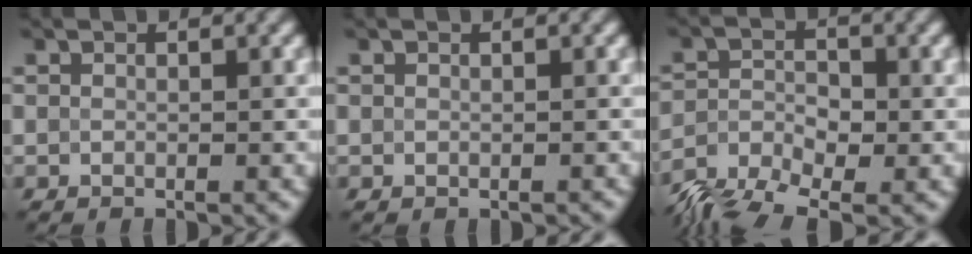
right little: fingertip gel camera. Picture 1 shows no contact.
{"total": 0.0}
{"total": 7.7, "force": [-7.0, 1.9, 2.5], "torque": [-0.034, -0.014, -0.109]}